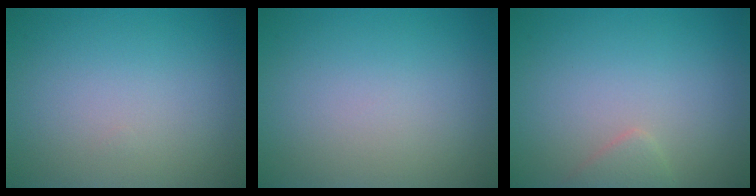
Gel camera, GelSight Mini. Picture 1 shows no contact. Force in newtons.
{"total": 0.0}
{"total": 1.3, "press": 1.2, "slide": 0.1}